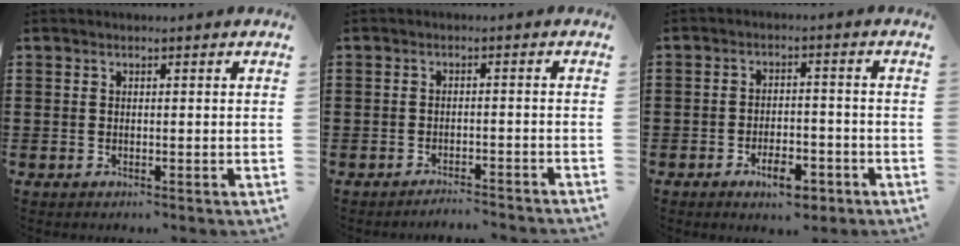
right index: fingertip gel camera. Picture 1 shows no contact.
{"total": 2.2, "force": [-2.2, -0.1, 0.1], "torque": [-0.005, 0.001, -0.047]}
{"total": 5.6, "force": [-3.4, 2.3, 3.8], "torque": [-0.072, 0.008, -0.064]}